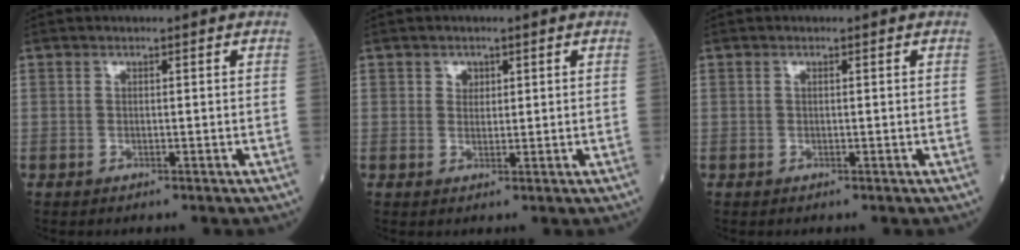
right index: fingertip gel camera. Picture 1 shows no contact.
{"total": 1.5, "force": [0.8, 1.2, 0.5], "torque": [-0.002, -0.001, 0.010]}
{"total": 0.0}